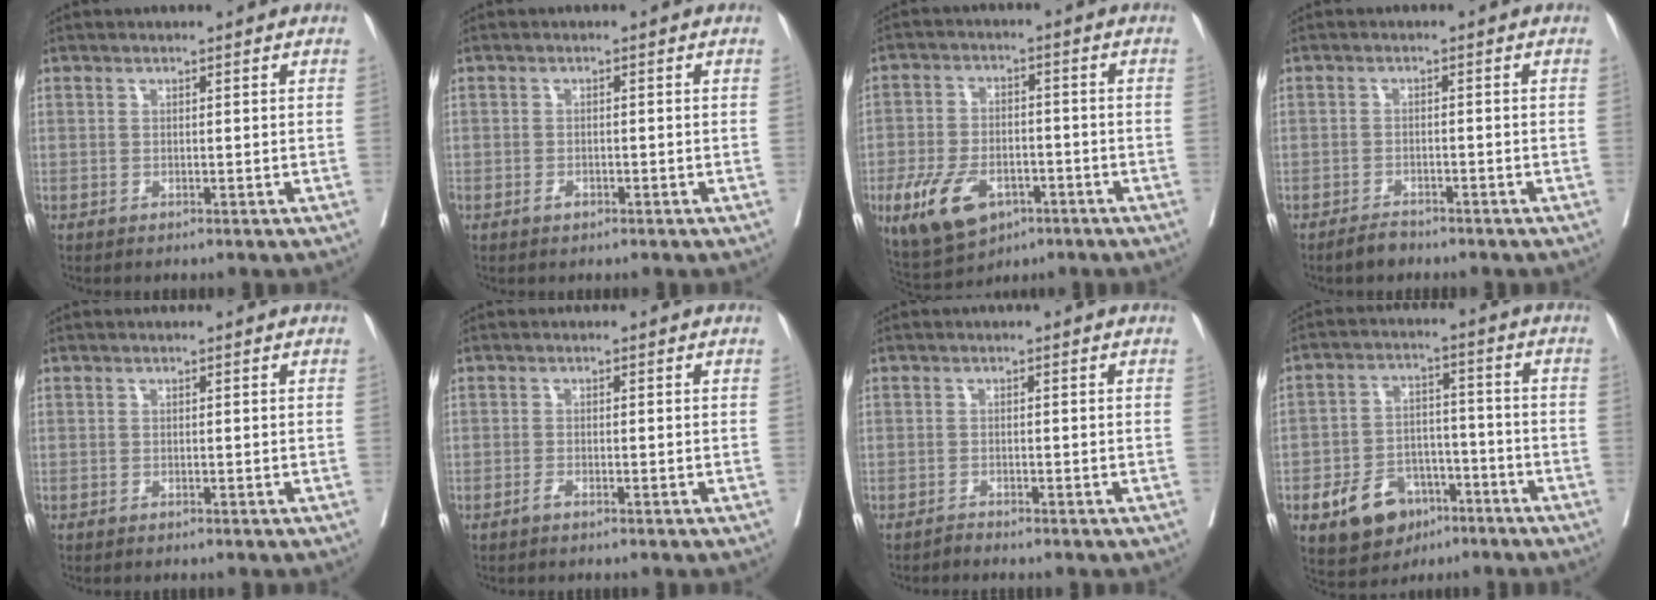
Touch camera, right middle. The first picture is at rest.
{"total": 1.0, "force": [-0.6, 0.6, 0.5], "torque": [-0.006, 0.002, -0.009]}
{"total": 10.6, "force": [-4.9, 6.1, 7.1], "torque": [-0.140, -0.004, -0.078]}
{"total": 2.1, "force": [-1.9, 0.7, 0.6], "torque": [-0.018, -0.003, -0.031]}
{"total": 0.0}
{"total": 0.7, "force": [-0.6, -0.1, 0.4], "torque": [-0.006, 0.000, -0.013]}
{"total": 0.8, "force": [-0.7, -0.2, -0.2], "torque": [0.000, -0.005, -0.014]}
{"total": 9.8, "force": [-5.5, 6.5, 4.8], "torque": [-0.082, 0.013, -0.087]}